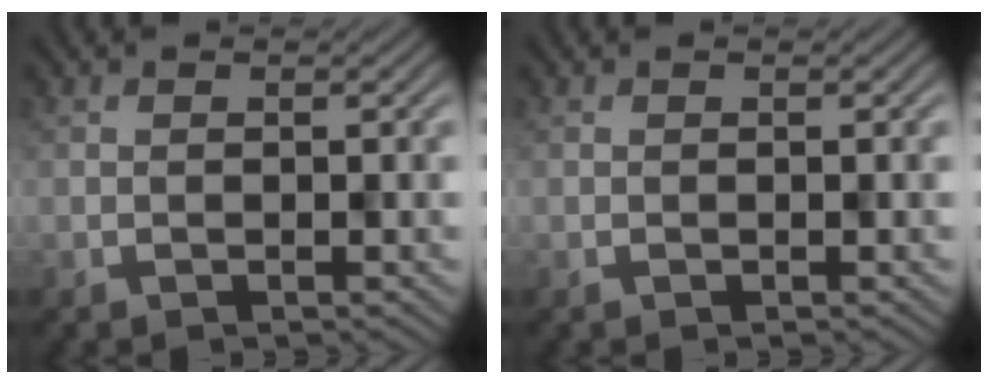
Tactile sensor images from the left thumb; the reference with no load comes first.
{"total": 0.0}